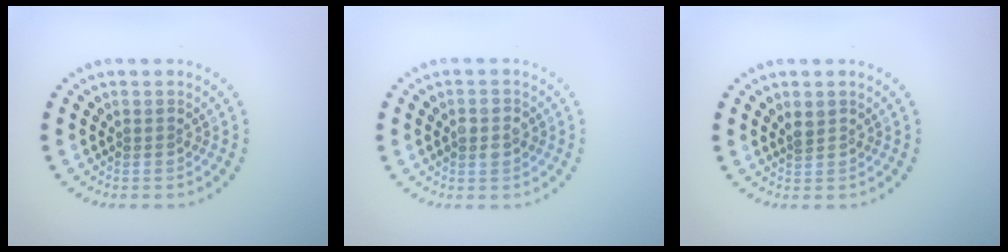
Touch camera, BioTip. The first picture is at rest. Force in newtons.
{"total": 2.2, "press": 2.2, "slide": 0.2}
{"total": 1.4, "press": 1.1, "slide": 0.8}